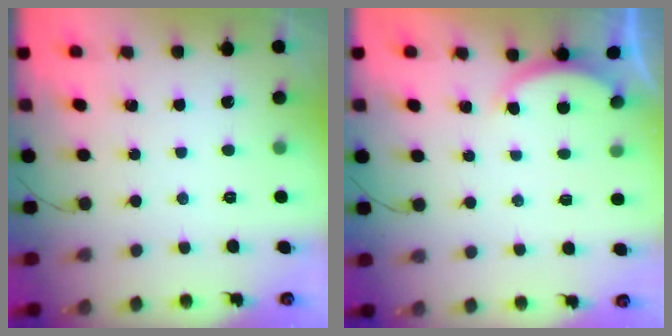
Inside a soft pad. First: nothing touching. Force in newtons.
{"total": 1.9, "press": 1.8, "slide": 0.5}